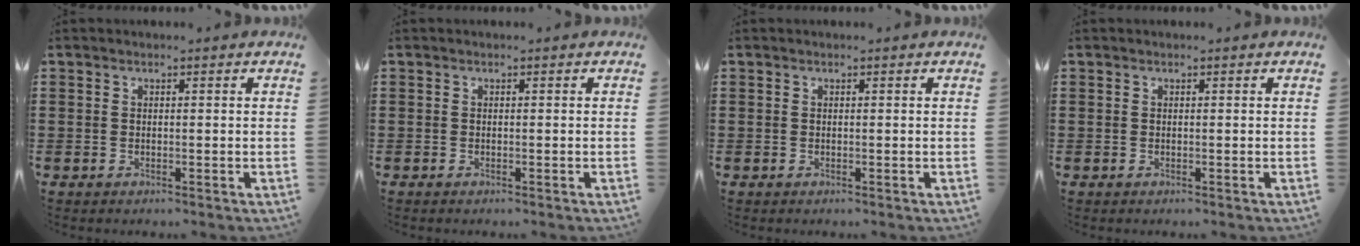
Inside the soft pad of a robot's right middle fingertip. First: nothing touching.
{"total": 0.0}
{"total": 0.0}
{"total": 0.0}